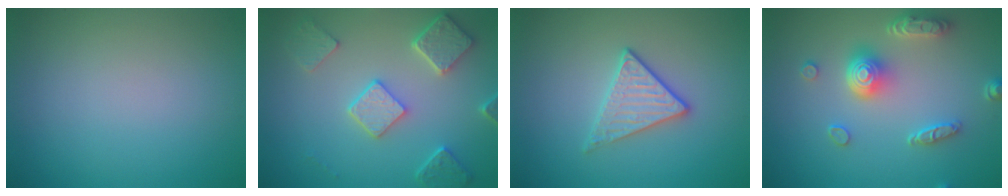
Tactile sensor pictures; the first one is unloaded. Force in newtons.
{"total": 4.9, "press": 3.9, "slide": 2.9}
{"total": 2.8, "press": 2.6, "slide": 1.1}
{"total": 4.9, "press": 3.9, "slide": 2.9}